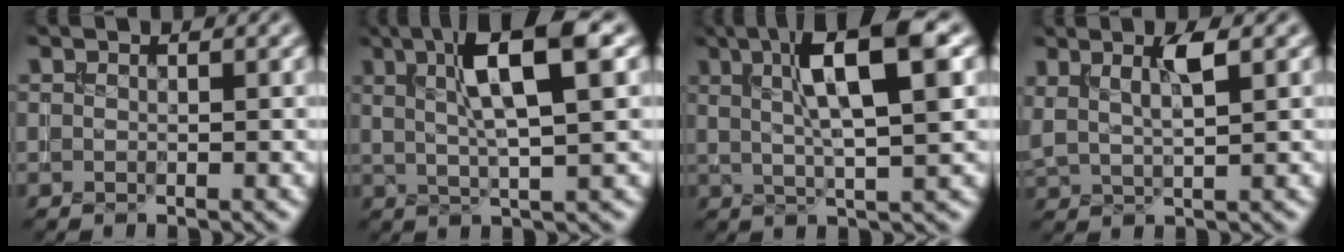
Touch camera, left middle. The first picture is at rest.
{"total": 7.3, "force": [2.2, 1.4, 6.8], "torque": [-0.105, 0.009, 0.038]}
{"total": 8.2, "force": [2.3, 1.7, 7.6], "torque": [-0.115, 0.008, 0.040]}
{"total": 2.8, "force": [1.1, 0.6, 2.5], "torque": [-0.043, -0.003, 0.025]}